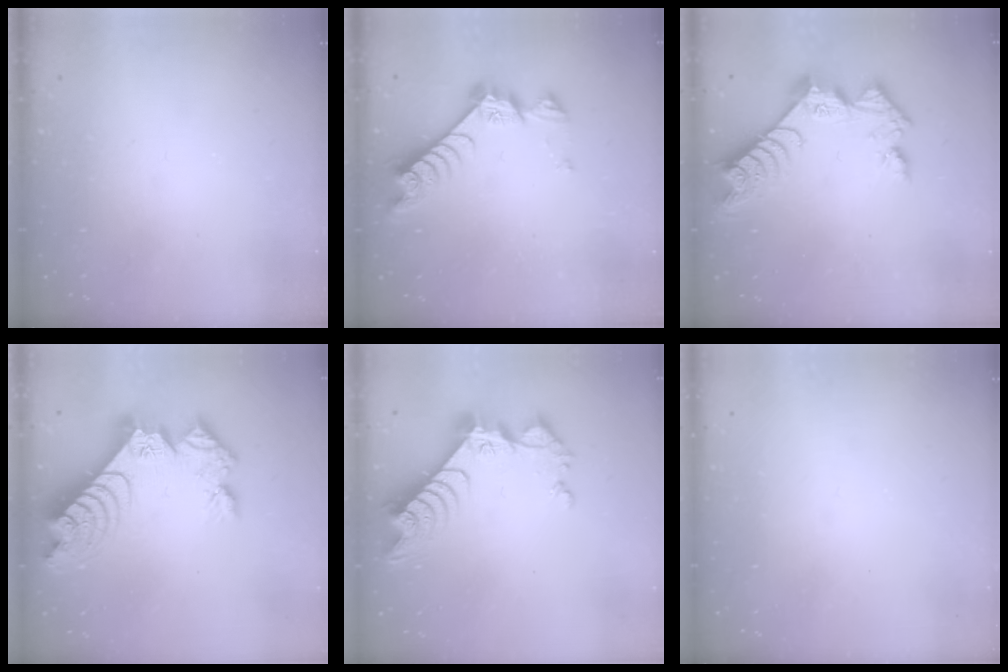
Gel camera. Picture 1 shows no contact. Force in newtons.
{"total": 7.4, "press": 7.3, "slide": 0.9}
{"total": 10.5, "press": 10.4, "slide": 0.8}
{"total": 15.0, "press": 15.0, "slide": 1.4}
{"total": 11.3, "press": 11.2, "slide": 0.8}
{"total": 0.0}